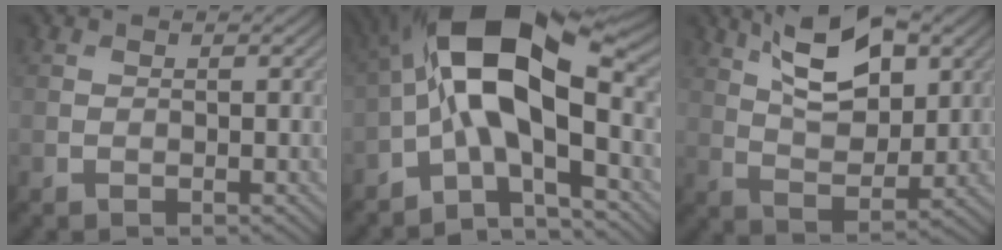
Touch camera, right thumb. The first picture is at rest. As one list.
[{"total": 15.0, "force": [-1.4, 6.2, 13.5], "torque": [-0.241, 0.029, -0.044]}, {"total": 11.3, "force": [5.6, 5.2, 8.3], "torque": [-0.145, 0.004, 0.093]}]